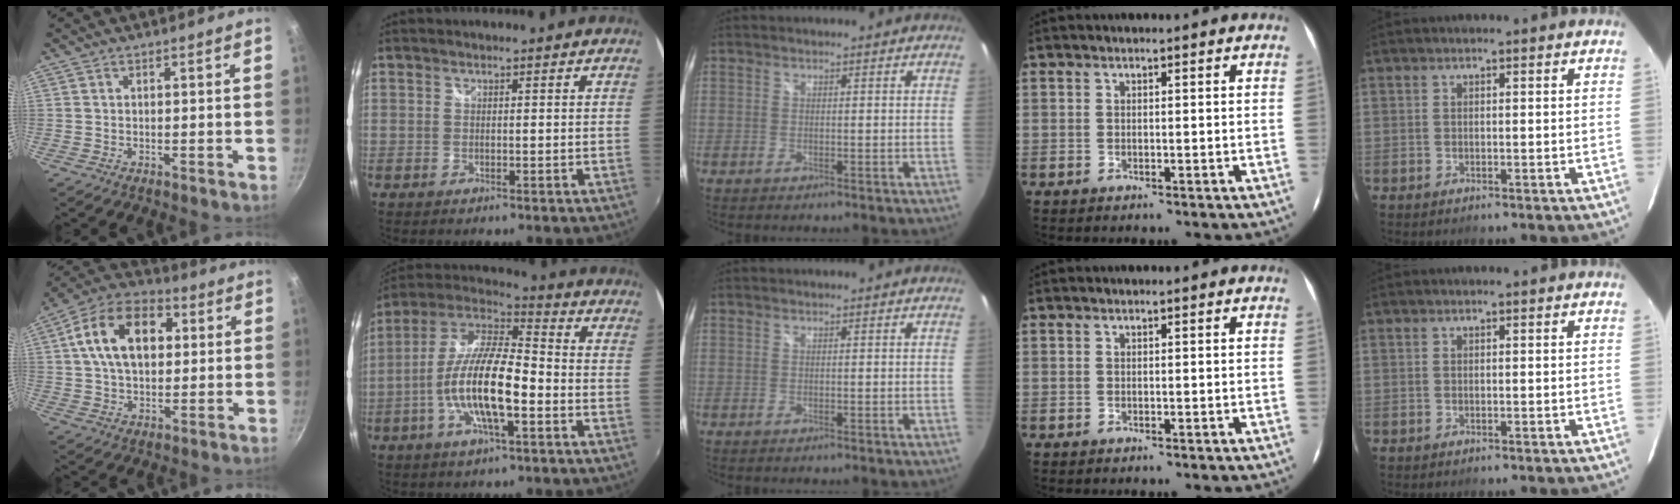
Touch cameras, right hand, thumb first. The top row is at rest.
{"thumb": {"total": 16.5, "force": [3.7, 10.7, 11.9], "torque": [-0.178, 0.019, 0.046]}, "index": {"total": 15.7, "force": [-4.7, 4.5, 14.3], "torque": [-0.281, -0.004, -0.092]}}